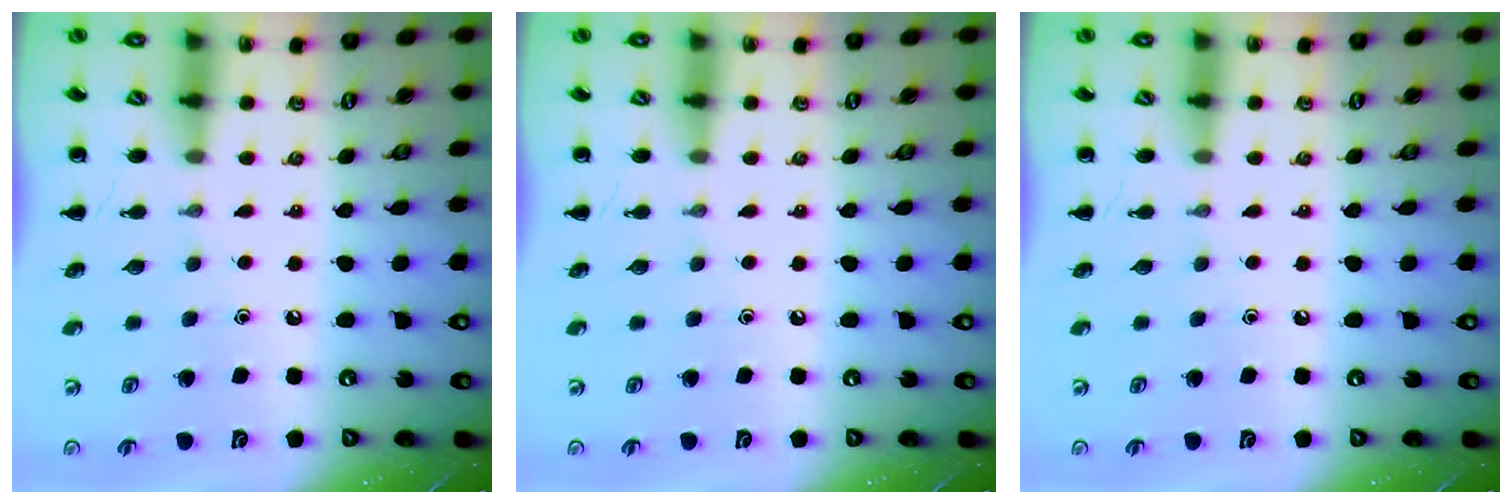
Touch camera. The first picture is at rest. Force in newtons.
{"total": 0.0}
{"total": 0.0}